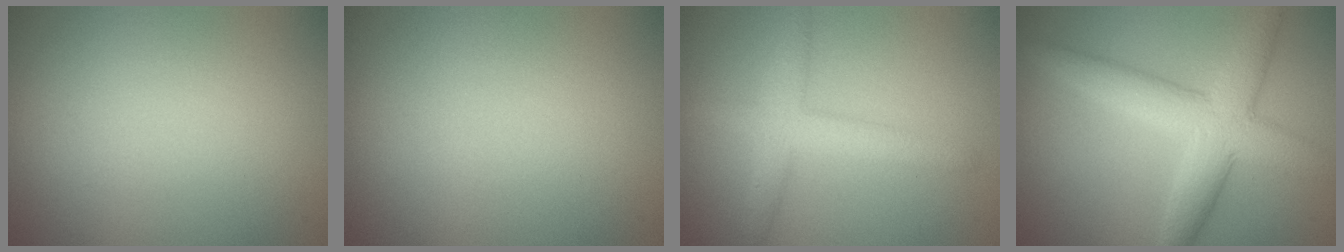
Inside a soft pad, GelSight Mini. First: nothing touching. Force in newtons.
{"total": 0.0}
{"total": 3.3, "press": 3.3, "slide": 0.1}
{"total": 5.7, "press": 5.7, "slide": 0.4}